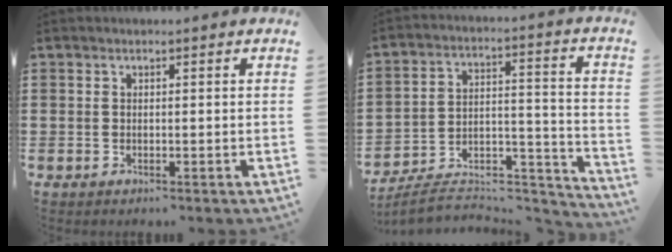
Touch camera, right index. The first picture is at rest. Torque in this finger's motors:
{"motor_torque": [-1.29, 0.72, -1.05, -0.21]}